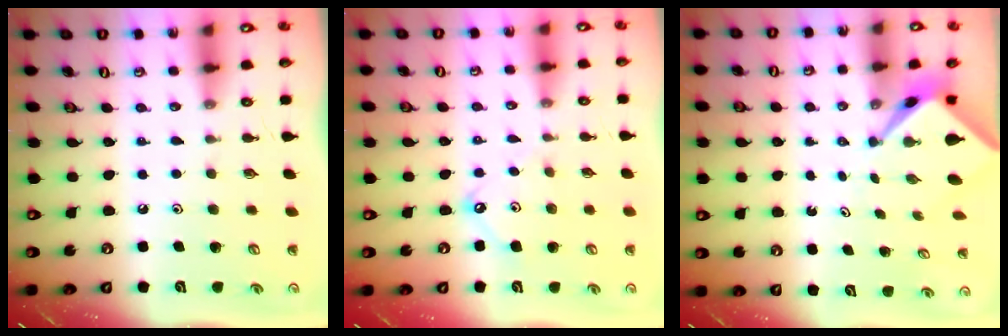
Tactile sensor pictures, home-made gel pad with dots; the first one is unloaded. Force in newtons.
{"total": 7.7, "press": 7.7, "slide": 0.8}
{"total": 2.6, "press": 2.6, "slide": 0.2}